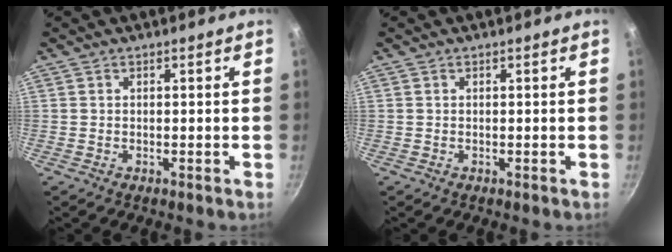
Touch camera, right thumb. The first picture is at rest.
{"total": 0.0}